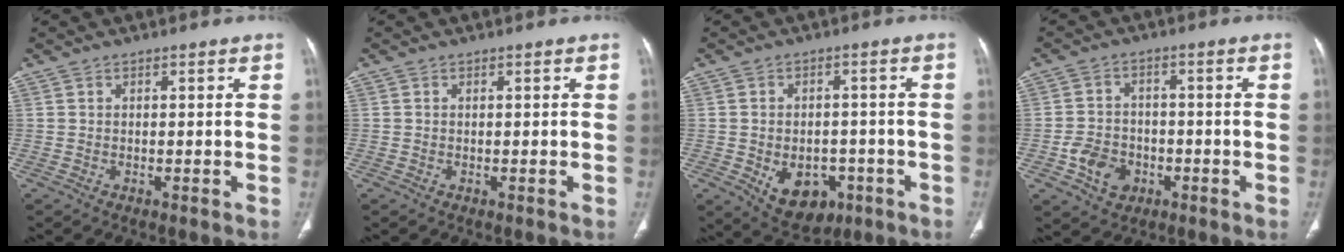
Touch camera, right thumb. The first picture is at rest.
{"total": 0.0}
{"total": 9.6, "force": [-3.5, 6.8, 5.7], "torque": [-0.059, 0.017, -0.035]}
{"total": 7.1, "force": [-2.6, 5.7, 3.5], "torque": [-0.044, 0.017, -0.041]}